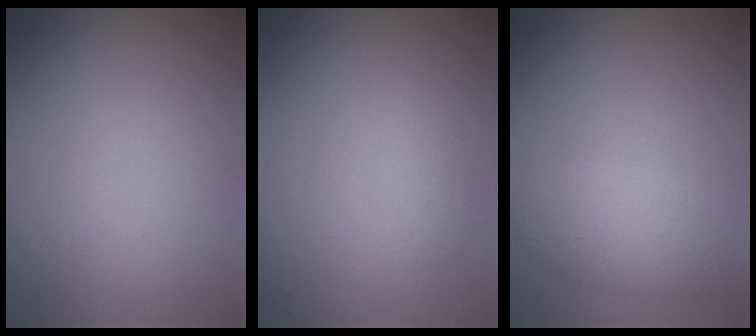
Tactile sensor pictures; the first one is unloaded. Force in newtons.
{"total": 1.5, "press": 1.5, "slide": 0.1}
{"total": 2.6, "press": 2.6, "slide": 0.2}